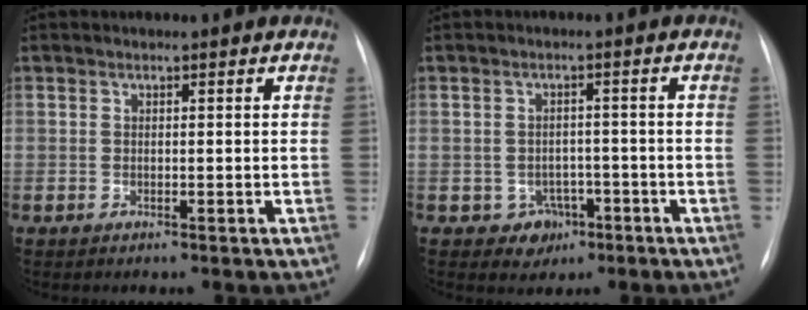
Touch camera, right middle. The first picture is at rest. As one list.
[{"total": 3.7, "force": [-1.7, 3.2, 0.7], "torque": [0.000, 0.013, -0.015]}]